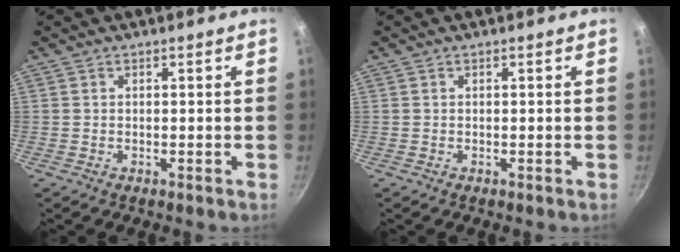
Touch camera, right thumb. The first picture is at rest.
{"total": 0.0}